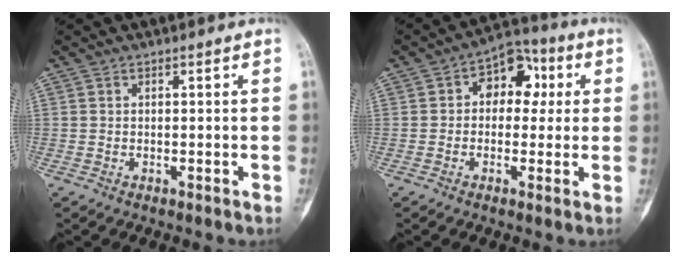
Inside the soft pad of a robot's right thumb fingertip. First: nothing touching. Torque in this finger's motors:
{"motor_torque": [-0.23, 1.43, 0.43, 0.09, 0.02]}